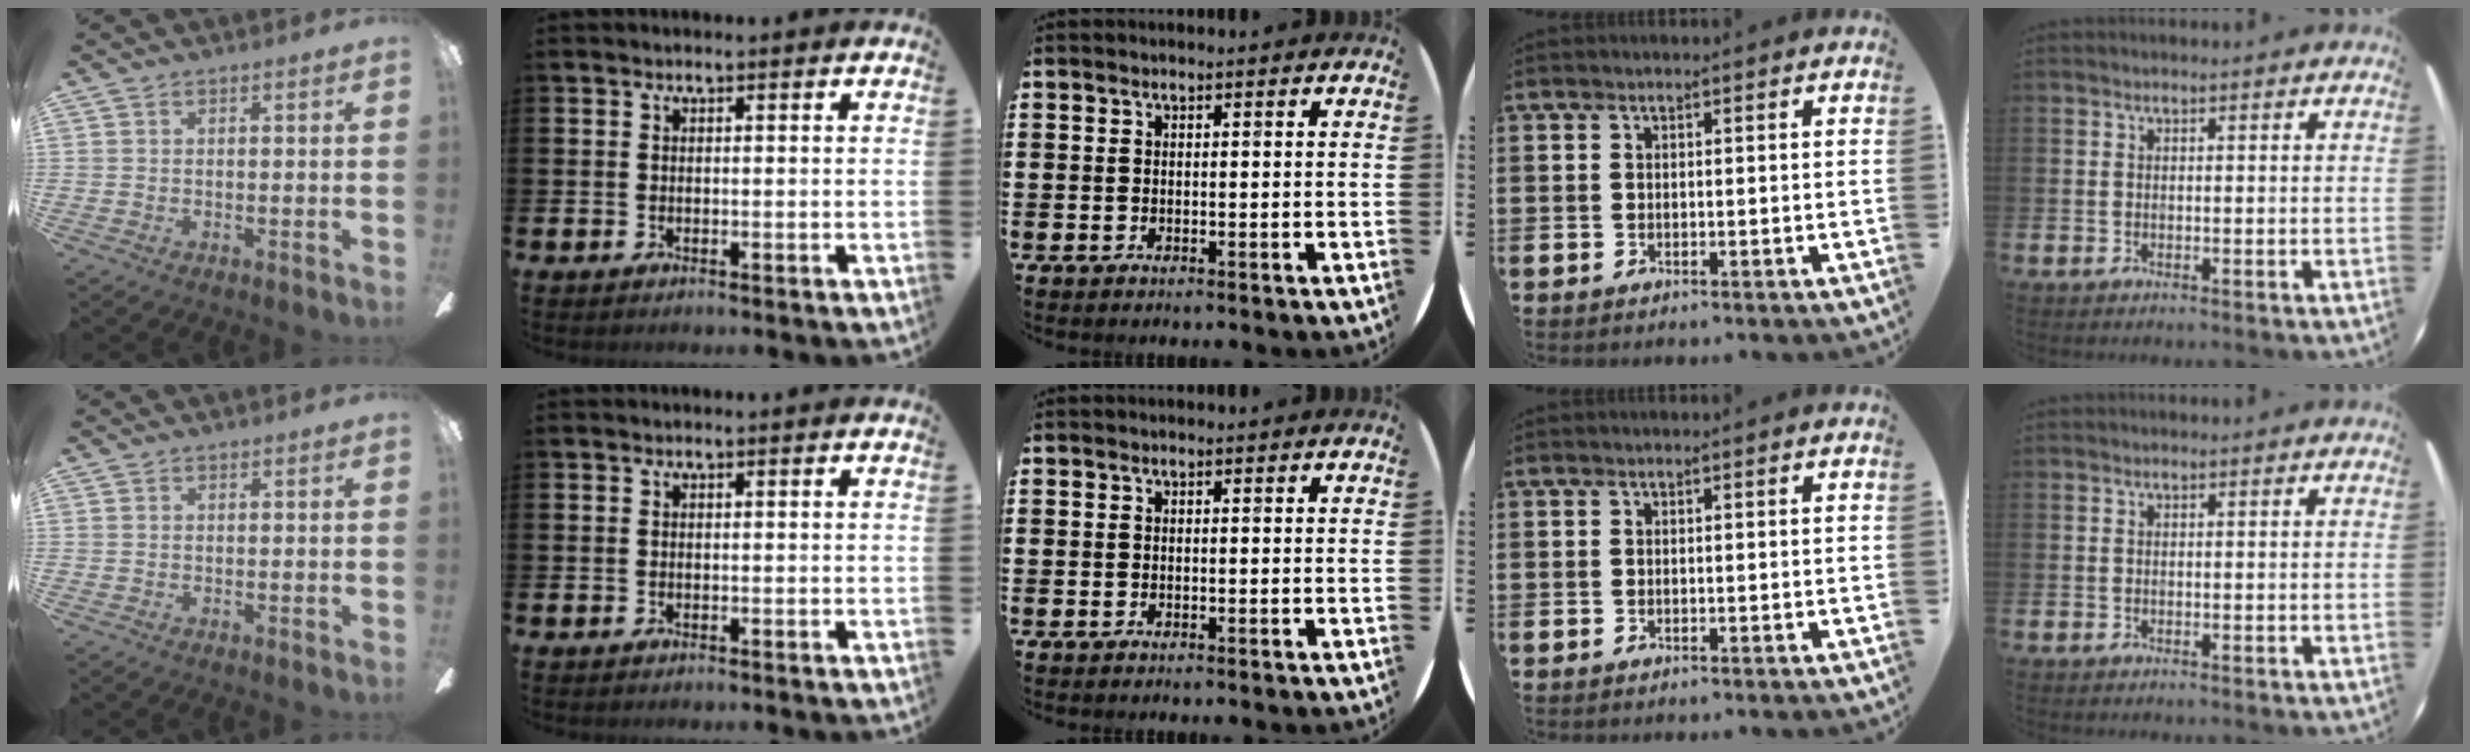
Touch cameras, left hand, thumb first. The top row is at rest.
{}